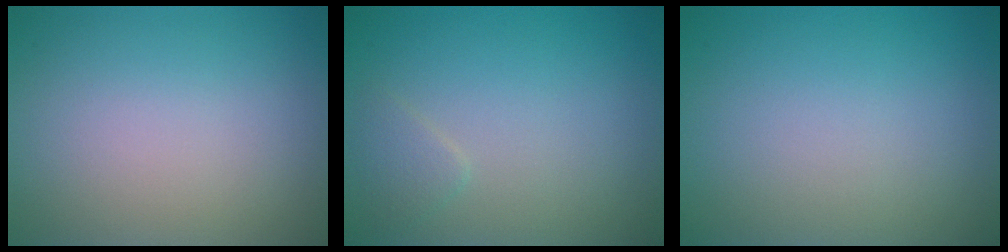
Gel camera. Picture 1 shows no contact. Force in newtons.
{"total": 1.2, "press": 1.2, "slide": 0.1}
{"total": 0.0}